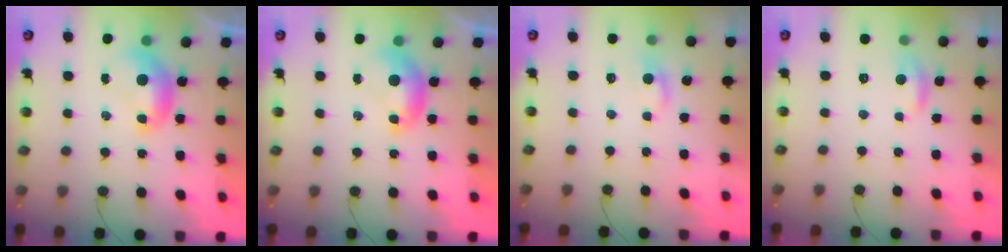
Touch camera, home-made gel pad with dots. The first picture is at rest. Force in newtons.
{"total": 0.0}
{"total": 0.7, "press": 0.5, "slide": 0.5}
{"total": 1.3, "press": 1.2, "slide": 0.5}